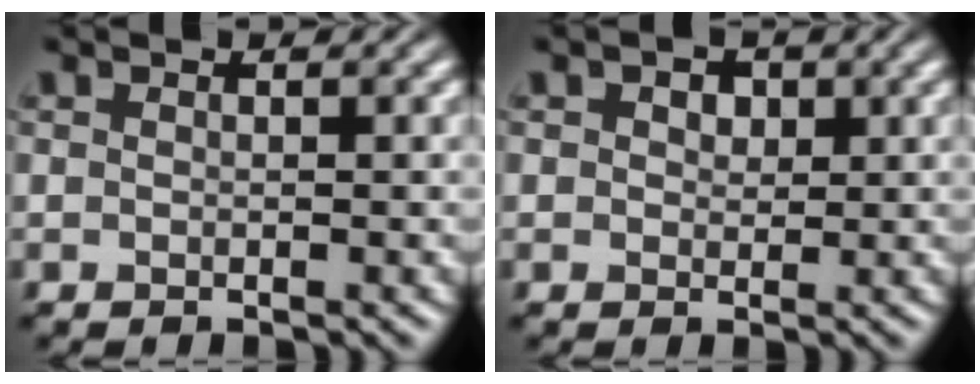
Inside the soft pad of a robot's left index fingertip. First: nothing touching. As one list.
[{"total": 2.0, "force": [0.9, 1.4, 1.1], "torque": [-0.014, 0.001, 0.007]}]